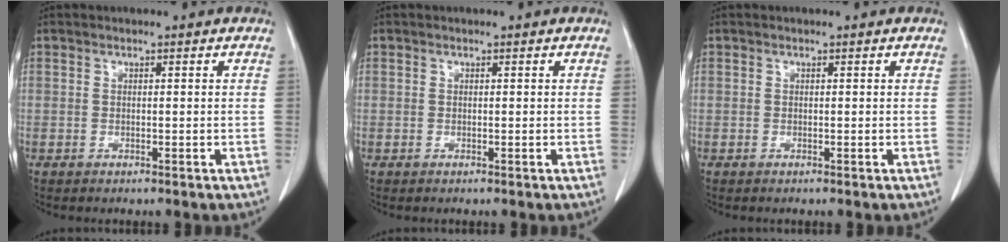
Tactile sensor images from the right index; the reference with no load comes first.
{"total": 0.0}
{"total": 0.0}